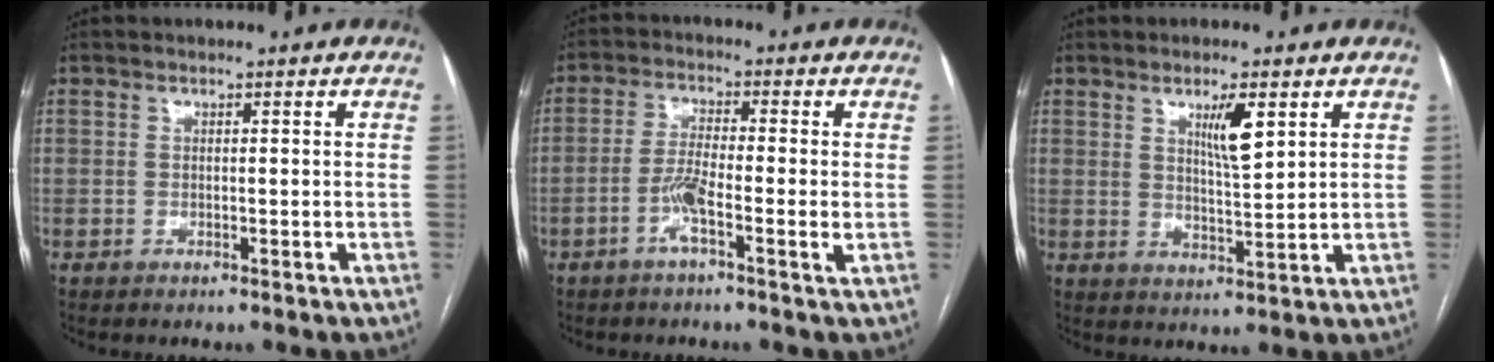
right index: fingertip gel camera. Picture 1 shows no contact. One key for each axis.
{"total": 5.2, "fx": -1.8, "fy": 0.1, "fz": 4.9, "tx": -0.098, "ty": 0.000, "tz": -0.038}
{"total": 5.5, "fx": 2.6, "fy": 0.7, "fz": 4.8, "tx": -0.083, "ty": -0.006, "tz": 0.047}